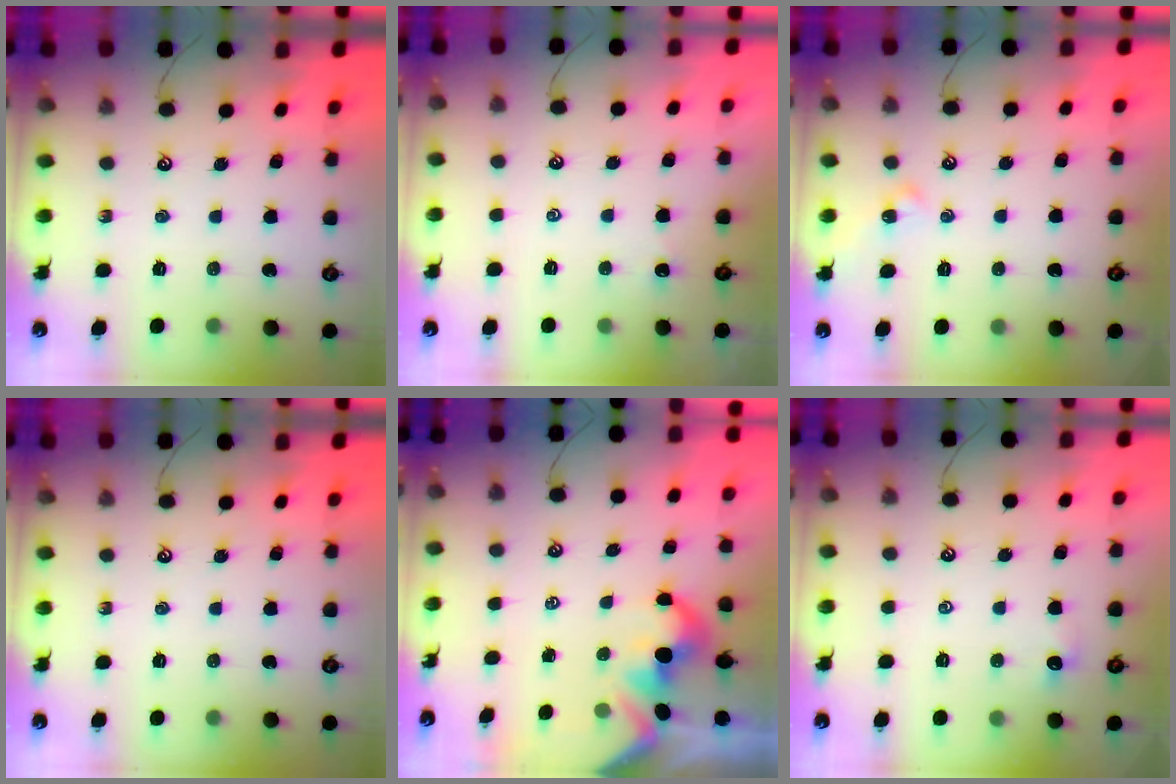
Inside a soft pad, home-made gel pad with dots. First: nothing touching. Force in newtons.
{"total": 2.5, "press": 2.5, "slide": 0.3}
{"total": 0.6, "press": 0.5, "slide": 0.3}
{"total": 0.0}
{"total": 1.6, "press": 1.3, "slide": 1.0}
{"total": 2.1, "press": 2.1, "slide": 0.3}